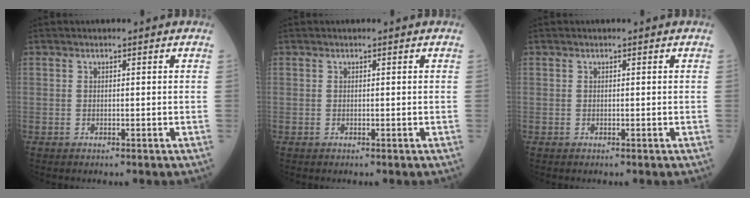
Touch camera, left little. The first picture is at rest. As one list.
[{"total": 0.0}, {"total": 0.0}]